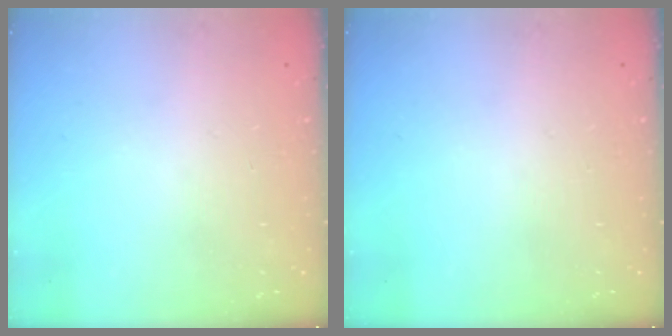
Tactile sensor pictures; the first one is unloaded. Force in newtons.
{"total": 0.0}